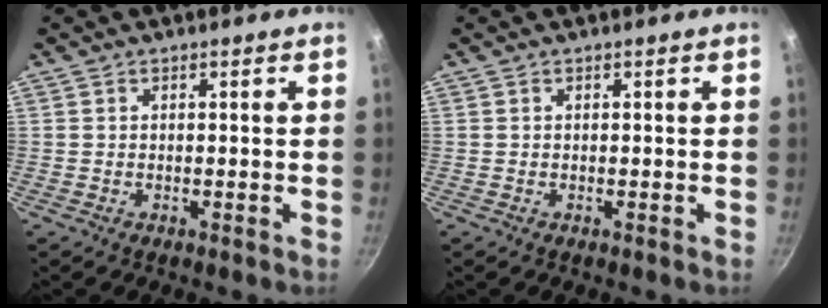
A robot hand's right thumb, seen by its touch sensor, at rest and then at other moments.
{"total": 0.0}